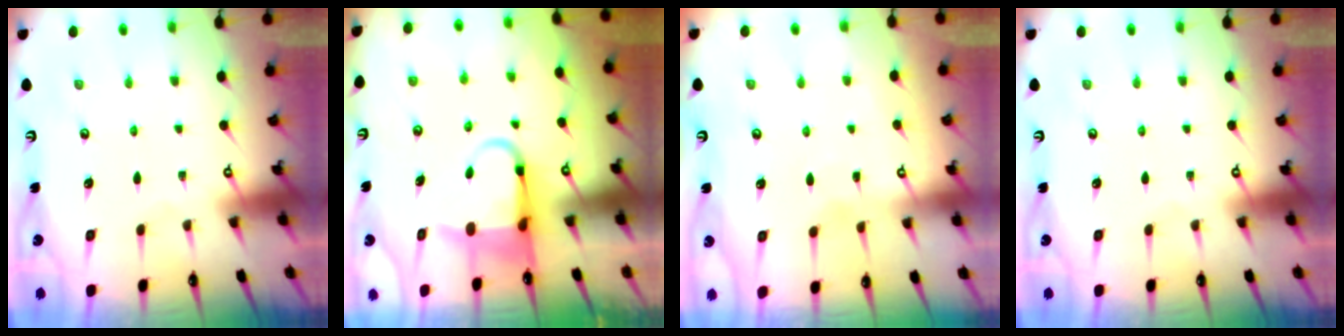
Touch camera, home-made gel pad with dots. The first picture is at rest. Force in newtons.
{"total": 6.1, "press": 6.0, "slide": 1.1}
{"total": 2.6, "press": 2.5, "slide": 0.2}
{"total": 0.0}